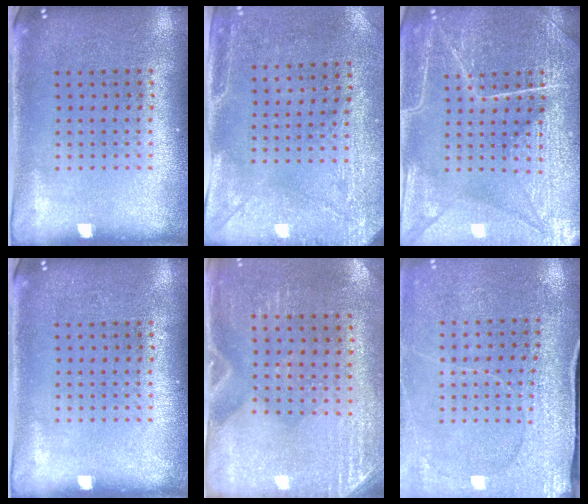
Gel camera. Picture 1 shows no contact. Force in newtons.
{"total": 2.9, "press": 2.3, "slide": 1.8}
{"total": 4.6, "press": 4.6, "slide": 0.5}
{"total": 0.0}
{"total": 2.9, "press": 2.5, "slide": 1.3}
{"total": 2.9, "press": 2.9, "slide": 0.4}